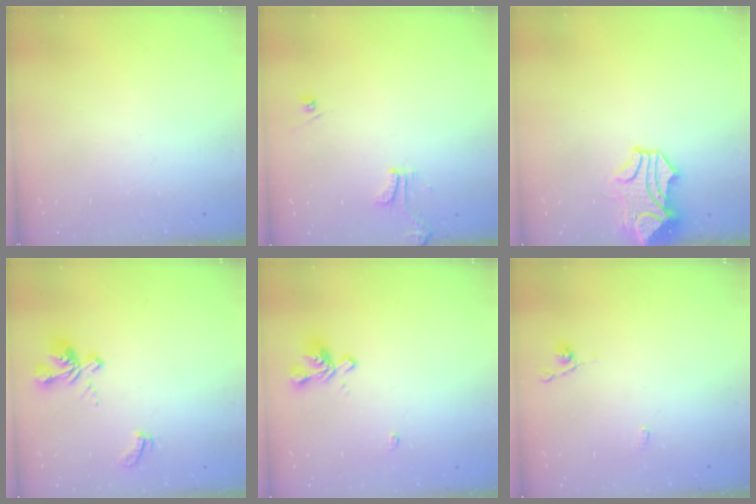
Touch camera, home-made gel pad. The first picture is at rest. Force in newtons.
{"total": 0.6, "press": 0.5, "slide": 0.4}
{"total": 1.4, "press": 0.6, "slide": 1.3}
{"total": 2.4, "press": 2.0, "slide": 1.3}
{"total": 1.6, "press": 1.1, "slide": 1.1}
{"total": 2.6, "press": 2.6, "slide": 0.3}